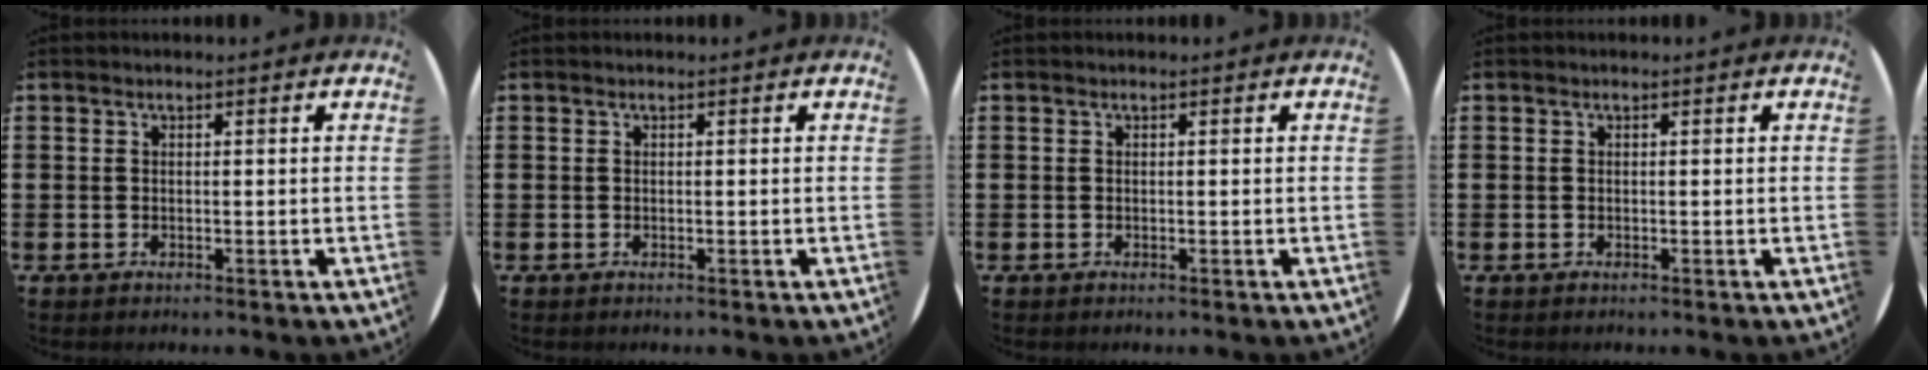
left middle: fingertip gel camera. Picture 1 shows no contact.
{"total": 0.0}
{"total": 0.0}
{"total": 0.0}